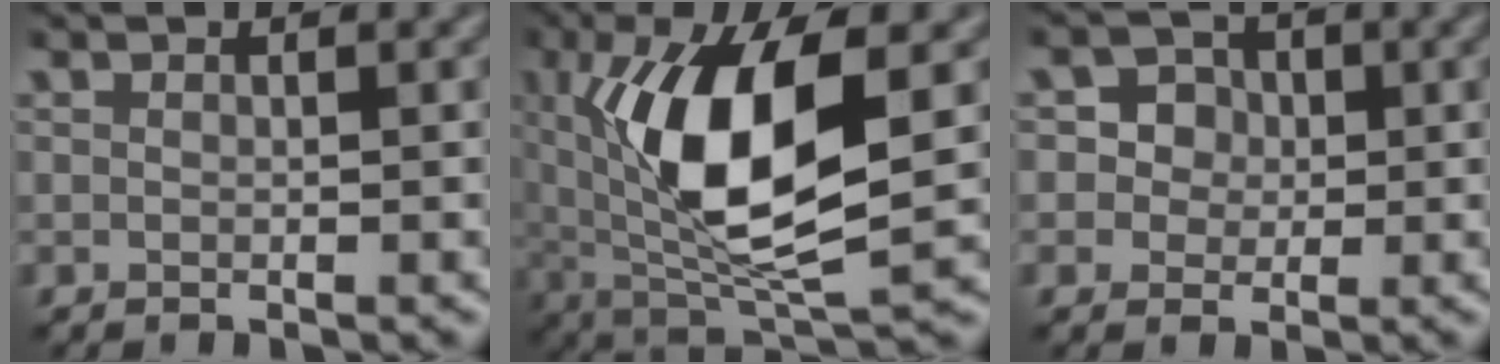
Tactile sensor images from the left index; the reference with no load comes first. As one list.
[{"total": 10.7, "force": [1.2, 3.7, 10.0], "torque": [-0.183, -0.005, 0.032]}, {"total": 2.6, "force": [0.2, 2.5, 0.8], "torque": [-0.006, 0.005, -0.001]}]